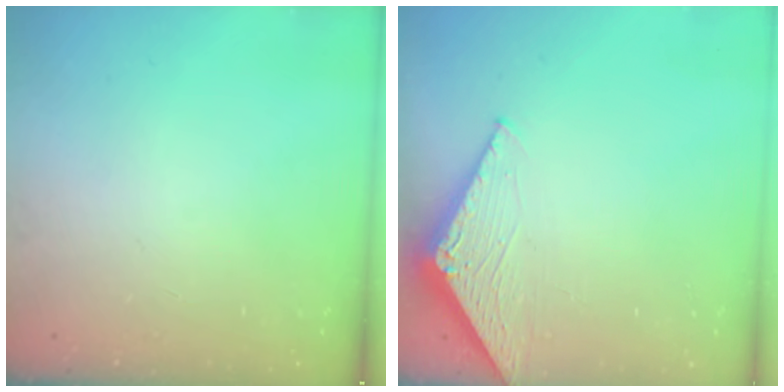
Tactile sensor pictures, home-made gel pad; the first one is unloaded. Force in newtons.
{"total": 3.2, "press": 3.1, "slide": 0.2}